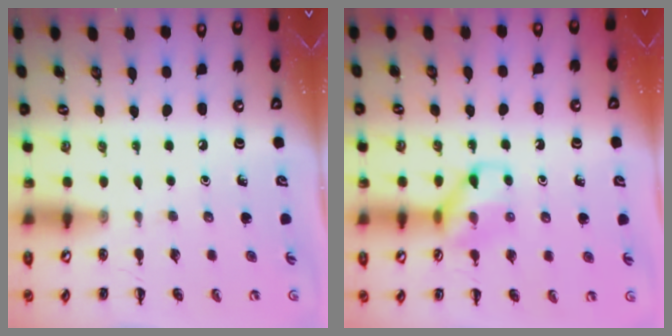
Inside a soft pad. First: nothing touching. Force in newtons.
{"total": 9.6, "press": 9.6, "slide": 0.3}